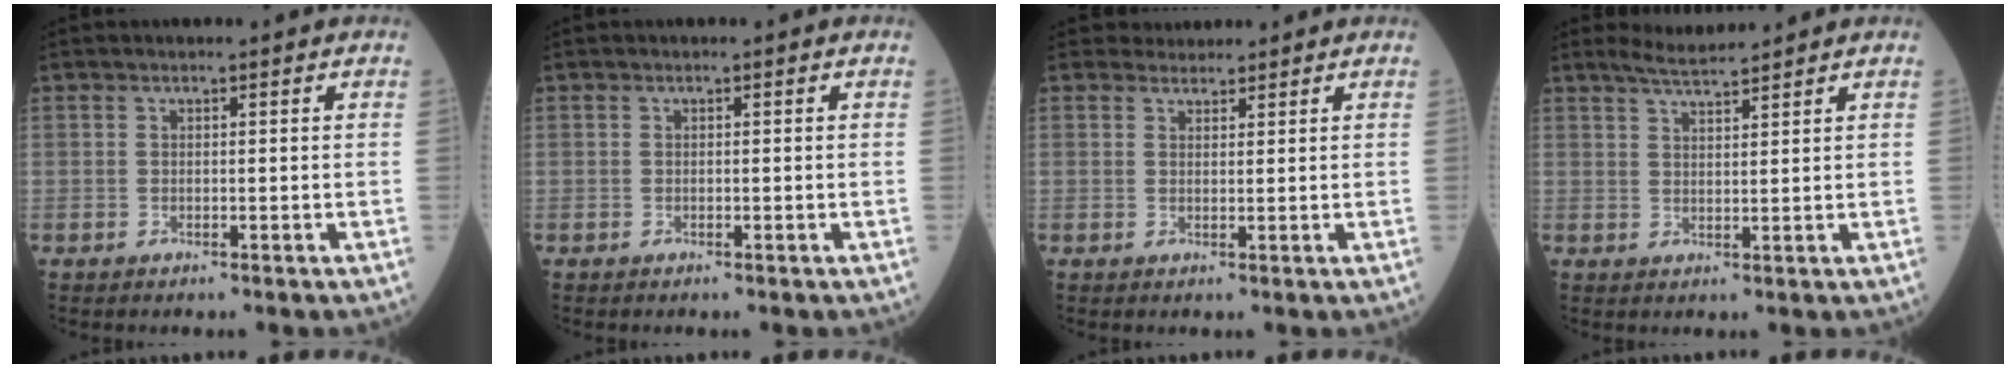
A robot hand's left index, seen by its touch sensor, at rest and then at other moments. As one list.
[{"total": 0.0}, {"total": 1.8, "force": [1.7, 0.5, -0.5], "torque": [0.006, 0.008, 0.027]}, {"total": 3.1, "force": [3.0, -0.3, 0.6], "torque": [-0.015, 0.003, 0.058]}]